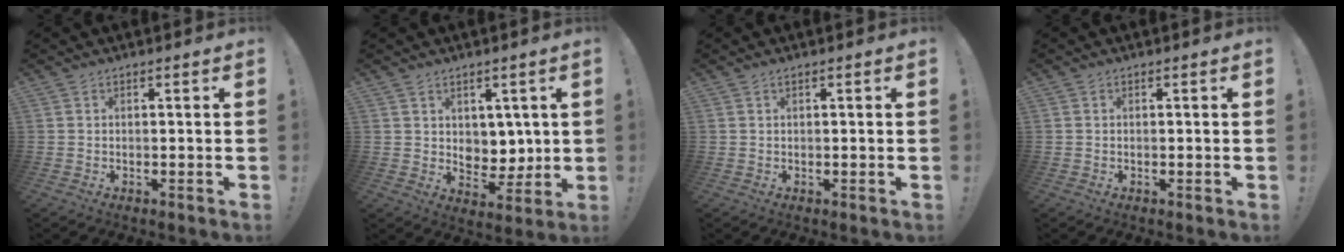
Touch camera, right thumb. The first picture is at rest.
{"total": 7.3, "force": [3.7, 6.0, 2.1], "torque": [-0.019, -0.035, 0.077]}
{"total": 0.6, "force": [0.1, 0.1, 0.5], "torque": [-0.004, -0.002, 0.000]}
{"total": 0.0}